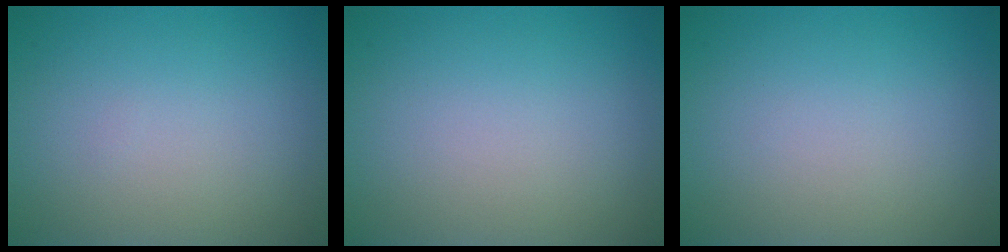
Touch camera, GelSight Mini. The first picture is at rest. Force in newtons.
{"total": 0.0}
{"total": 0.0}